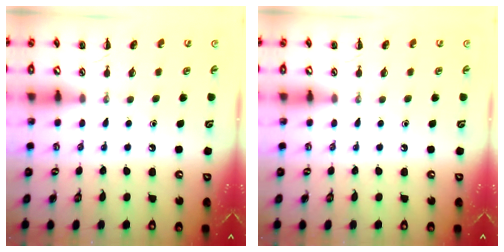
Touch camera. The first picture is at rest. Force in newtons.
{"total": 0.0}